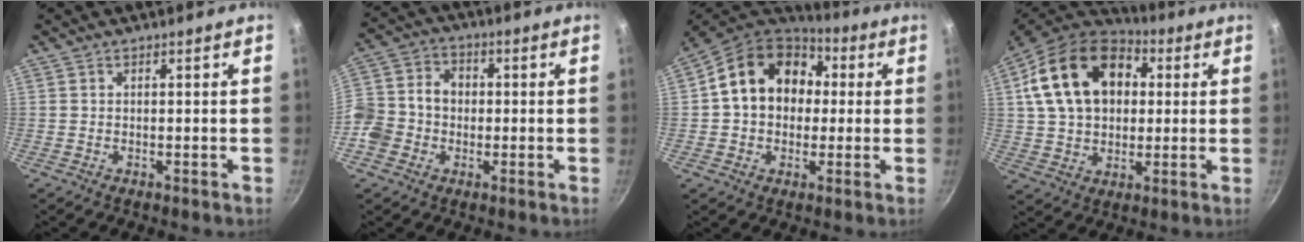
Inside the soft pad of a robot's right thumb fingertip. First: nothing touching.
{"total": 11.8, "force": [-2.3, 9.9, 5.9], "torque": [-0.094, 0.034, -0.059]}
{"total": 17.1, "force": [2.5, 13.5, 10.2], "torque": [-0.139, 0.037, 0.029]}
{"total": 20.5, "force": [5.3, 14.5, 13.5], "torque": [-0.210, 0.018, 0.083]}